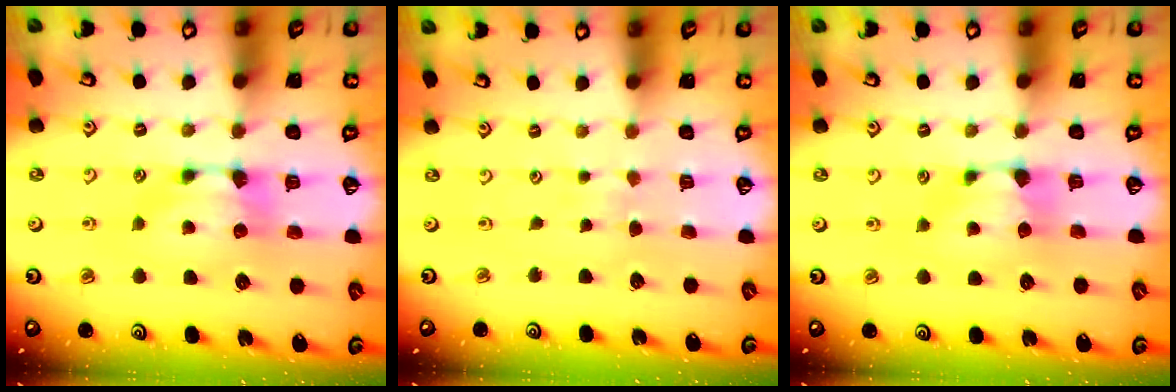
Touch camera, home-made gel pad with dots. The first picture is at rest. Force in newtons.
{"total": 4.4, "press": 4.4, "slide": 0.3}
{"total": 0.8, "press": 0.5, "slide": 0.6}